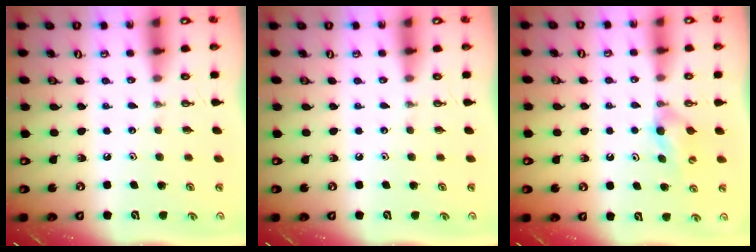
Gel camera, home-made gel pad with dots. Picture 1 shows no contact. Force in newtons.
{"total": 0.0}
{"total": 5.4, "press": 5.3, "slide": 1.2}